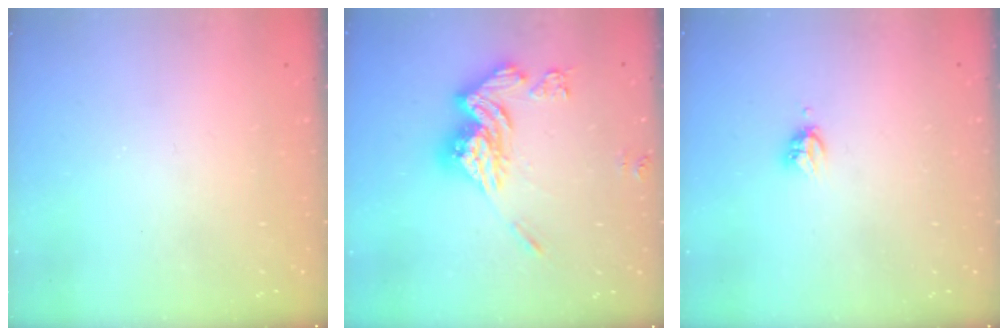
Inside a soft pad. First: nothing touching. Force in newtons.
{"total": 17.1, "press": 17.0, "slide": 1.9}
{"total": 3.7, "press": 3.6, "slide": 0.5}